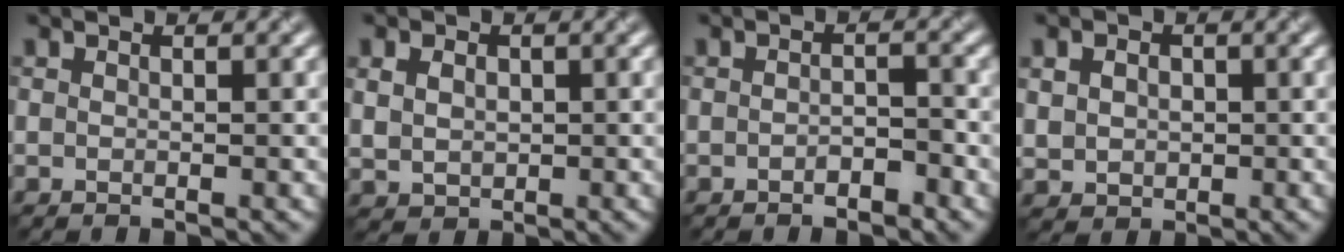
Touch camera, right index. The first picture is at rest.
{"total": 2.5, "force": [0.5, 2.0, 1.4], "torque": [-0.035, -0.001, 0.015]}
{"total": 1.7, "force": [-1.1, 0.6, 1.1], "torque": [-0.017, 0.002, -0.020]}
{"total": 2.3, "force": [0.3, 2.1, 1.0], "torque": [-0.027, 0.001, 0.010]}